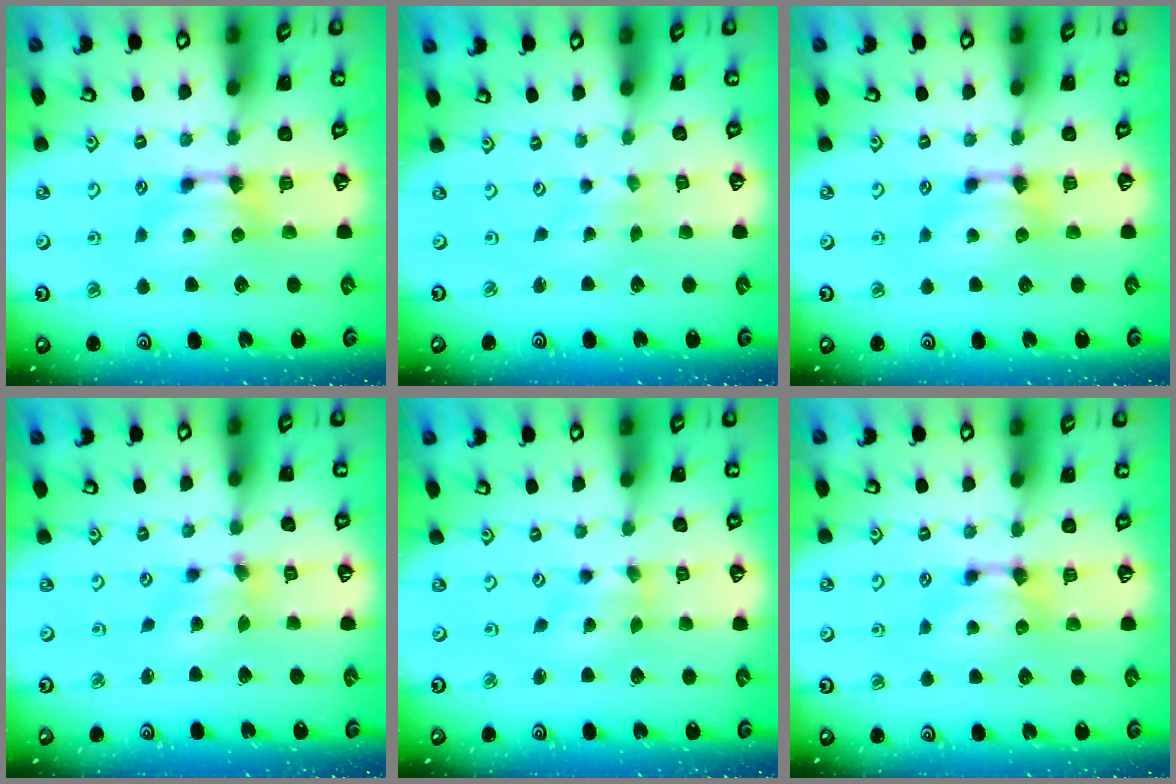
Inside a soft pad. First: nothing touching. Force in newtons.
{"total": 4.4, "press": 4.4, "slide": 0.4}
{"total": 0.0}
{"total": 2.5, "press": 2.1, "slide": 1.3}
{"total": 1.3, "press": 0.6, "slide": 1.2}
{"total": 0.0}